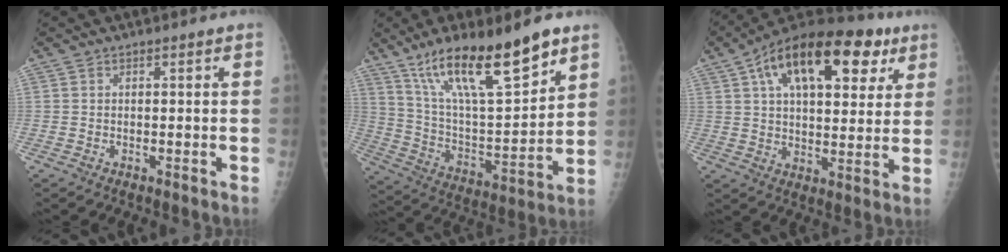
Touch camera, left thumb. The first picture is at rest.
{"total": 22.6, "force": [14.5, 6.1, 16.3], "torque": [-0.256, -0.053, 0.262]}
{"total": 23.5, "force": [10.3, 11.8, 17.5], "torque": [-0.247, 0.011, 0.161]}